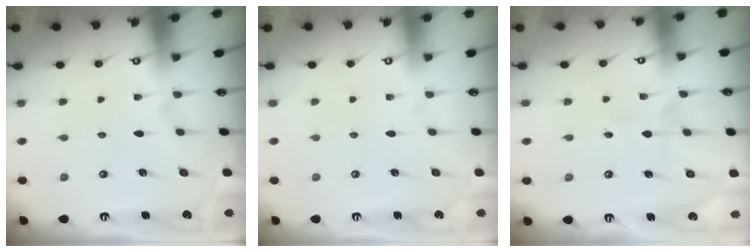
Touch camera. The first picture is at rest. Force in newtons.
{"total": 0.0}
{"total": 3.7, "press": 3.7, "slide": 0.5}